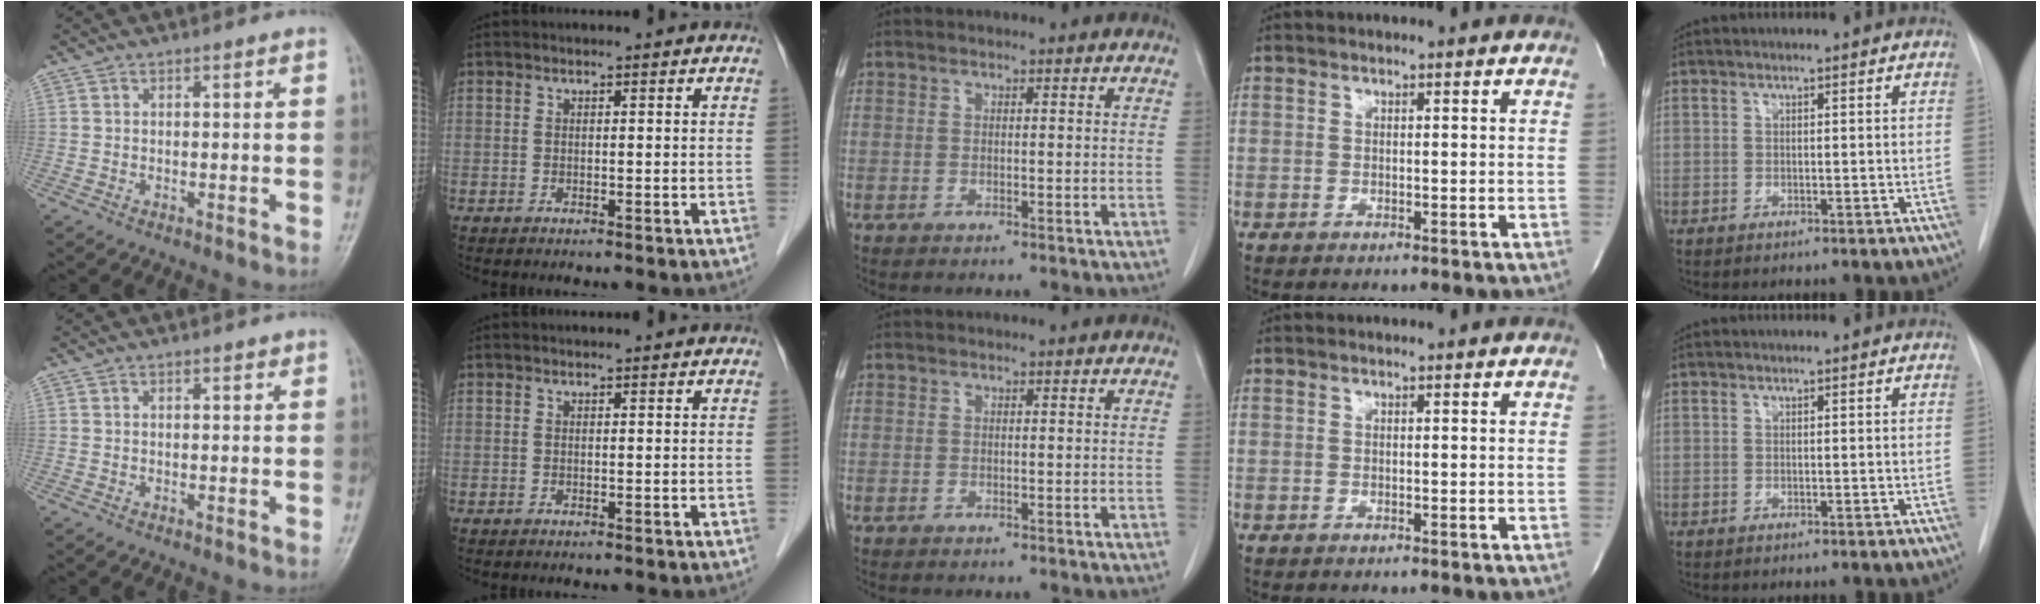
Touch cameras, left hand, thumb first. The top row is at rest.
{"thumb": {"total": 1.0, "force": [0.7, 0.5, 0.6], "torque": [-0.004, -0.002, 0.007]}, "index": {"total": 0.8, "force": [0.8, 0.1, 0.1], "torque": [-0.009, 0.003, 0.009]}}